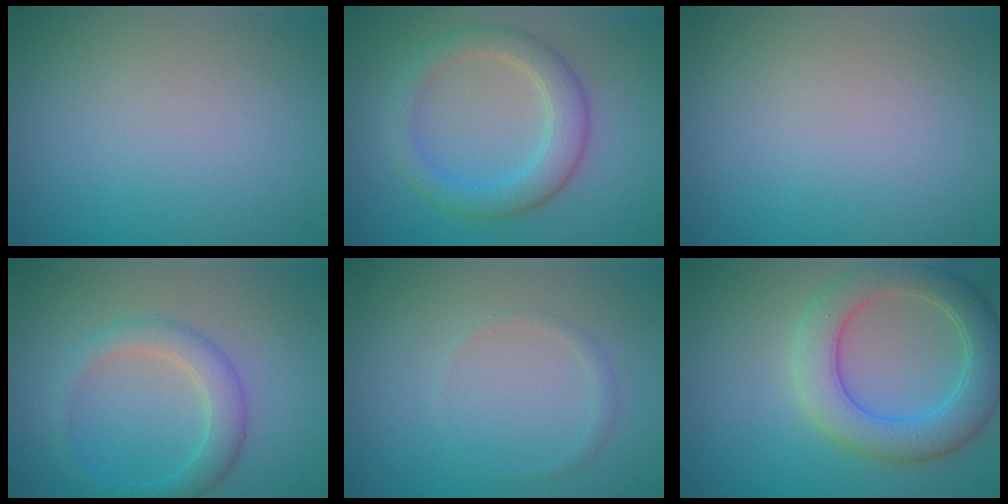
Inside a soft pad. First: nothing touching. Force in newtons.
{"total": 3.9, "press": 3.9, "slide": 0.2}
{"total": 0.0}
{"total": 3.0, "press": 3.0, "slide": 0.2}
{"total": 0.7, "press": 0.7, "slide": 0.0}
{"total": 5.7, "press": 5.7, "slide": 0.6}